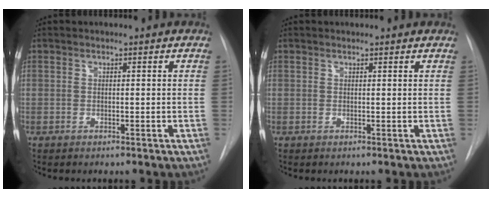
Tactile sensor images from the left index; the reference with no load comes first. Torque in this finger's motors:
{"motor_torque": [-0.13, -0.30, -0.47, 0.01]}